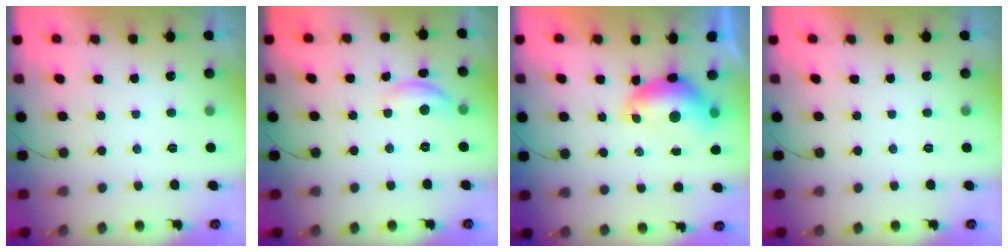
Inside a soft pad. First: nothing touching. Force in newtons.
{"total": 8.6, "press": 8.5, "slide": 0.5}
{"total": 7.6, "press": 7.5, "slide": 0.8}
{"total": 0.0}